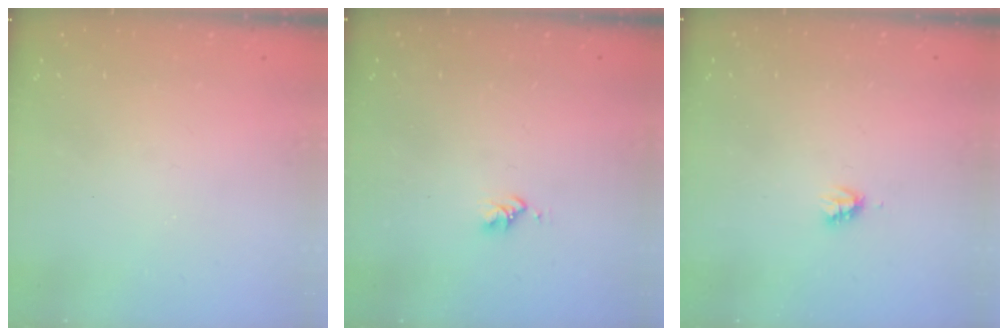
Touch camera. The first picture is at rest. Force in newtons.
{"total": 2.6, "press": 2.6, "slide": 0.4}
{"total": 2.2, "press": 2.2, "slide": 0.3}